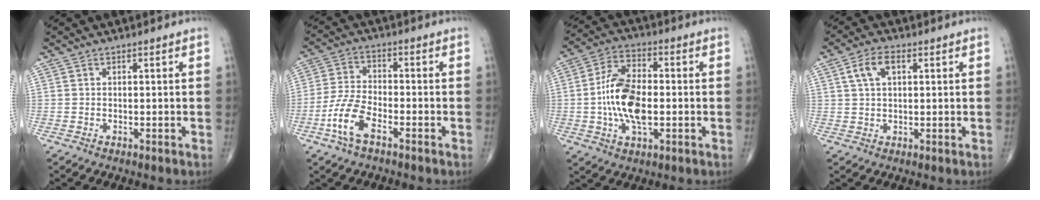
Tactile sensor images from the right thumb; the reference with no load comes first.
{"total": 8.3, "force": [-4.2, 3.5, 6.2], "torque": [-0.140, 0.022, -0.085]}
{"total": 13.0, "force": [-1.3, 6.7, 11.1], "torque": [-0.213, 0.013, -0.027]}
{"total": 5.2, "force": [1.8, 2.8, 4.0], "torque": [-0.079, 0.010, 0.032]}